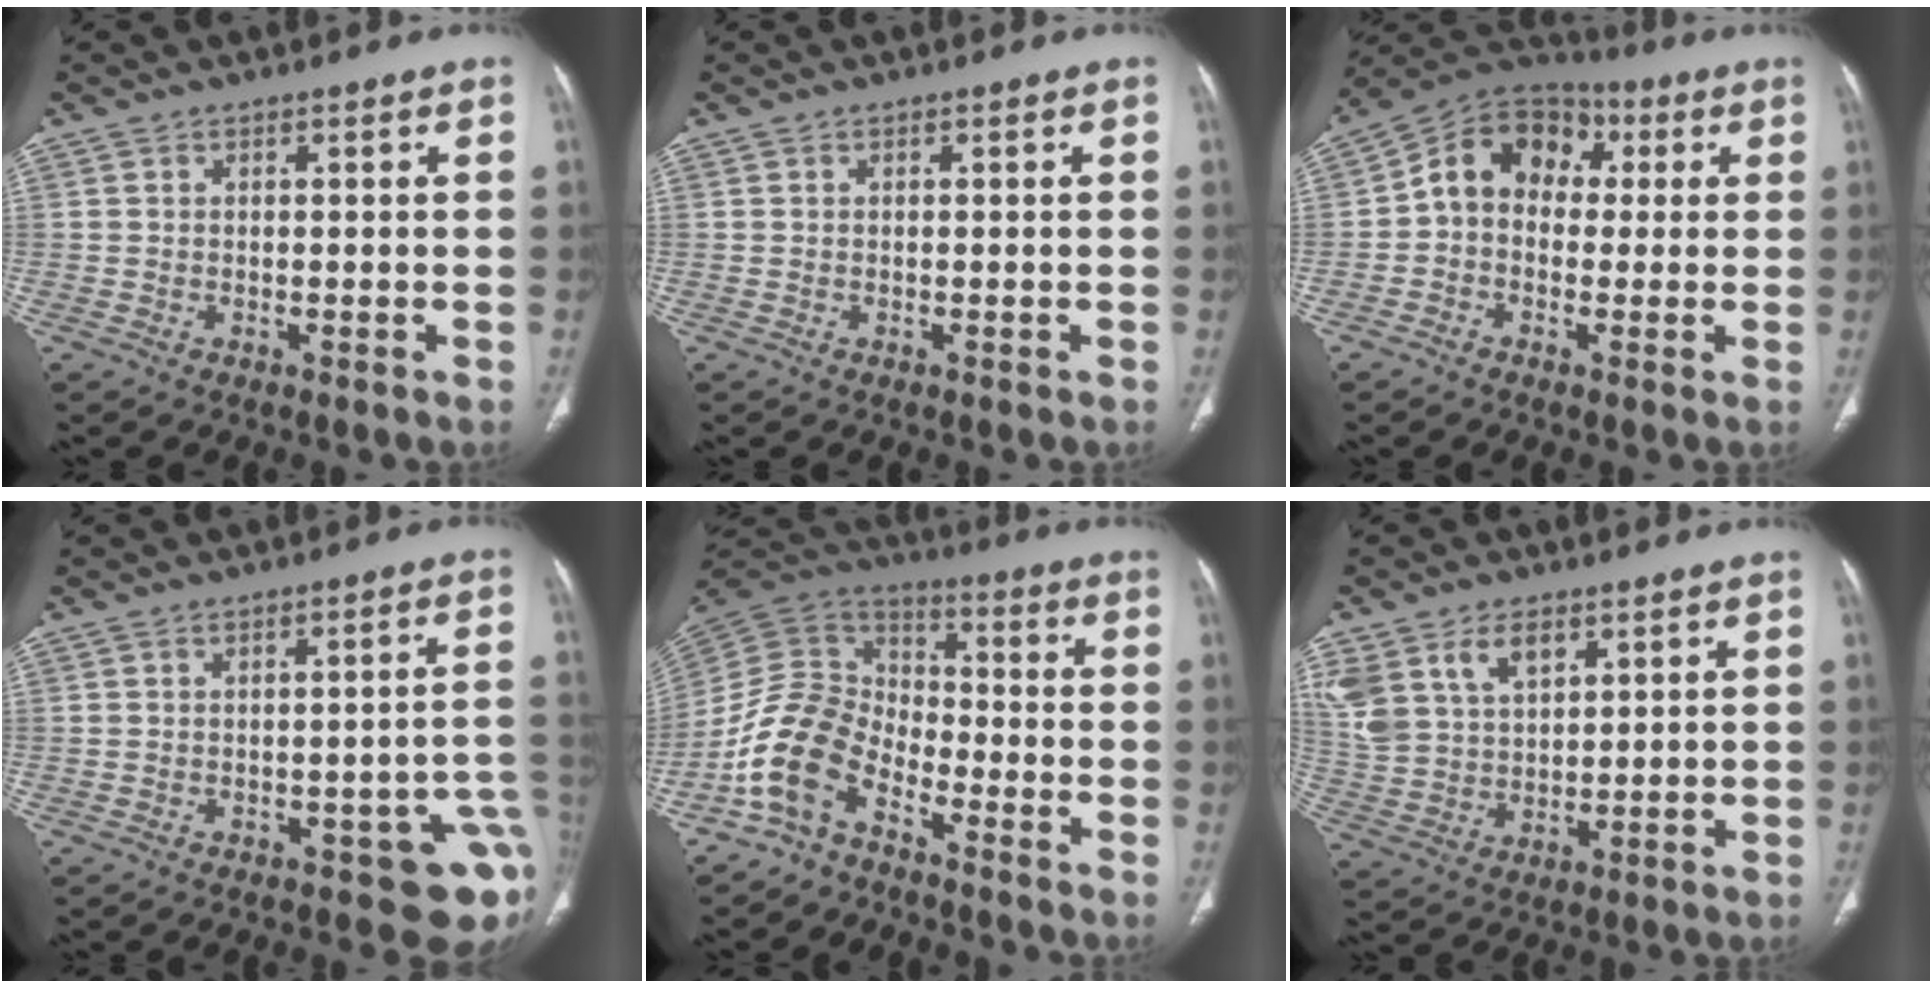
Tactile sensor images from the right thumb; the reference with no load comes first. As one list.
[{"total": 0.0}, {"total": 11.8, "force": [1.2, 9.3, 7.1], "torque": [-0.087, 0.041, 0.005]}, {"total": 9.7, "force": [-3.9, 3.7, 8.1], "torque": [-0.073, 0.019, -0.041]}, {"total": 12.1, "force": [-7.3, 7.1, 6.5], "torque": [-0.120, 0.072, -0.157]}, {"total": 12.3, "force": [6.2, 7.7, 7.2], "torque": [-0.145, -0.010, 0.136]}]